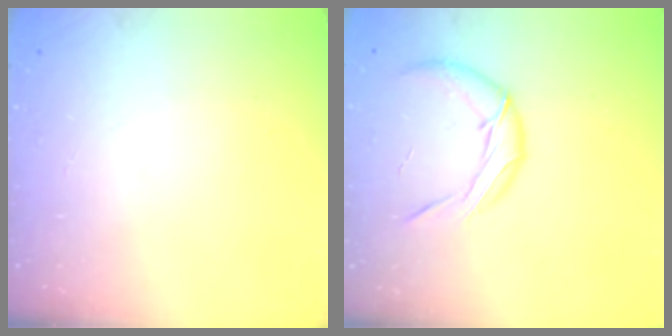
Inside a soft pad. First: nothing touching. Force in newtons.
{"total": 11.2, "press": 10.9, "slide": 2.4}